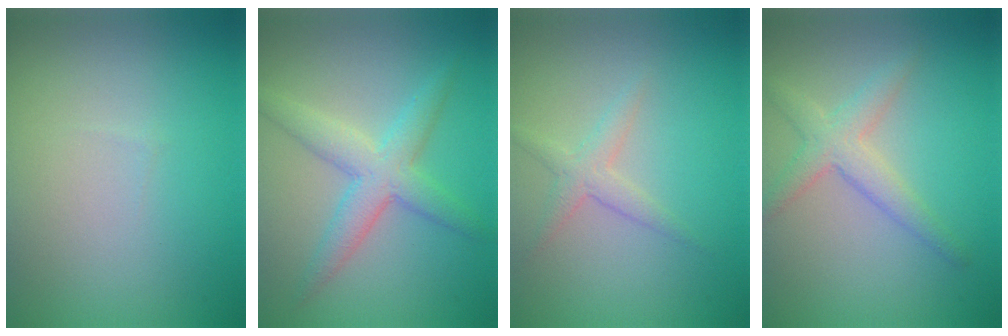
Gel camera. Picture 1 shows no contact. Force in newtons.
{"total": 4.1, "press": 4.1, "slide": 0.0}
{"total": 1.8, "press": 1.8, "slide": 0.1}
{"total": 3.0, "press": 3.0, "slide": 0.1}